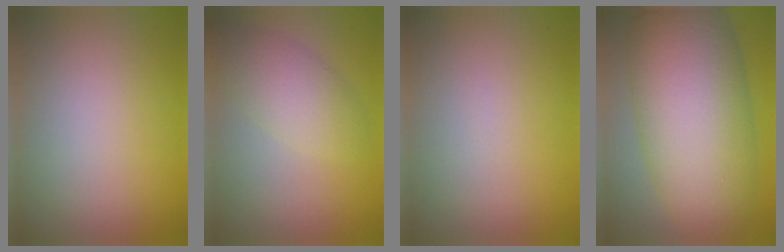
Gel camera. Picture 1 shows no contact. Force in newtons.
{"total": 3.6, "press": 3.6, "slide": 0.1}
{"total": 0.0}
{"total": 13.0, "press": 13.0, "slide": 0.4}